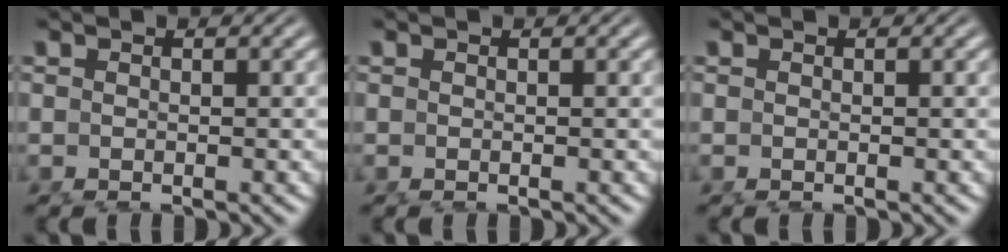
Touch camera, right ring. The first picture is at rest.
{"total": 0.0}
{"total": 0.0}